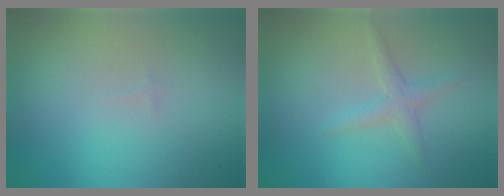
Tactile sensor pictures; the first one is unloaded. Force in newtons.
{"total": 1.5, "press": 1.5, "slide": 0.1}